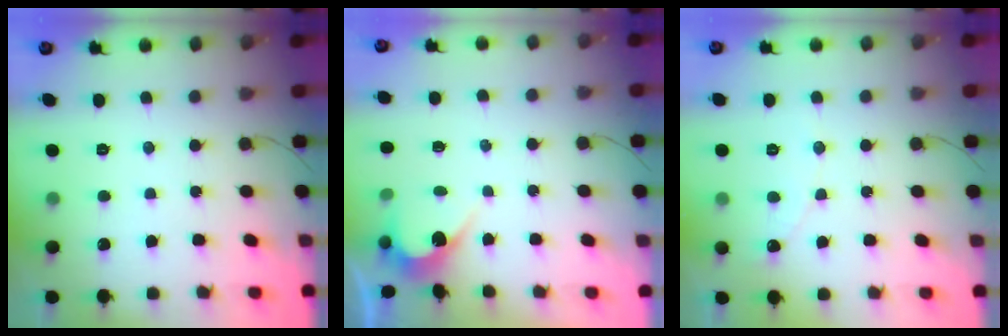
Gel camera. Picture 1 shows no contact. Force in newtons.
{"total": 2.9, "press": 2.9, "slide": 0.1}
{"total": 2.3, "press": 2.3, "slide": 0.2}